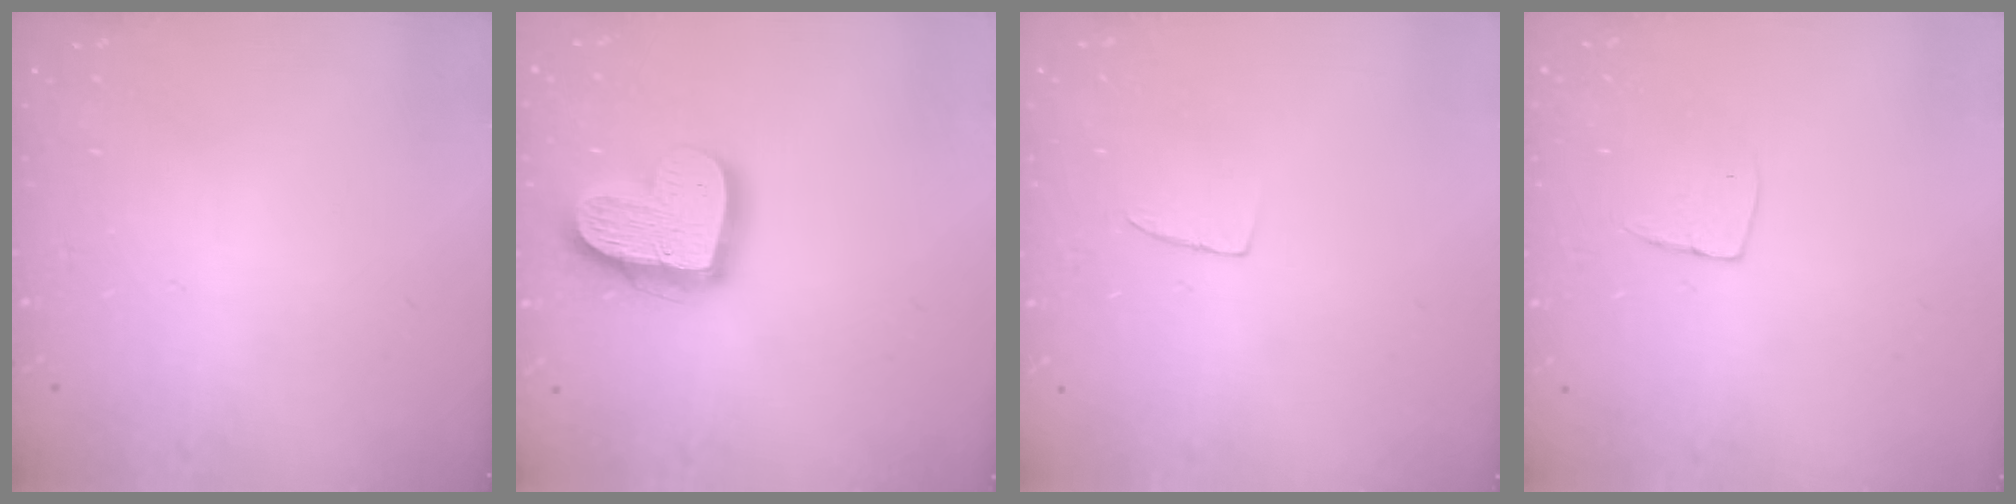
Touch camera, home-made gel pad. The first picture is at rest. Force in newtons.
{"total": 18.3, "press": 18.3, "slide": 1.6}
{"total": 4.3, "press": 4.3, "slide": 0.3}
{"total": 5.0, "press": 5.0, "slide": 0.3}